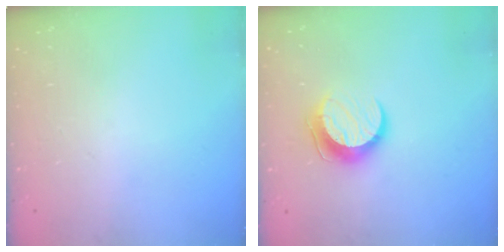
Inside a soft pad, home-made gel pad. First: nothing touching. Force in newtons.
{"total": 9.7, "press": 9.7, "slide": 1.0}